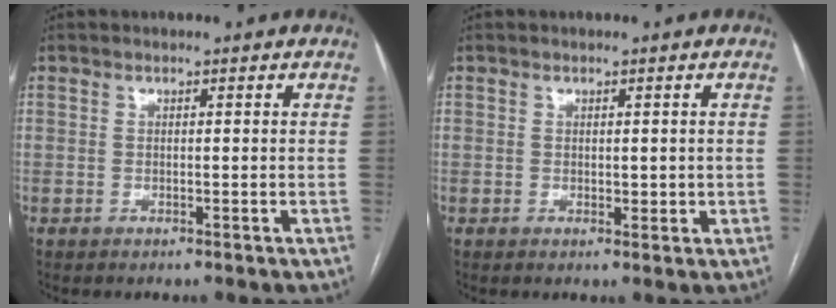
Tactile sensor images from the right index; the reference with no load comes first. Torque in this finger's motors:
{"motor_torque": [-0.06, 0.29, 0.01, 0.02]}